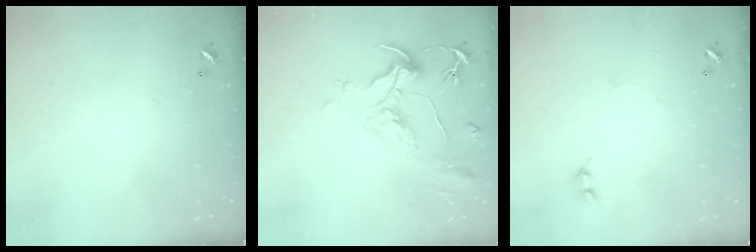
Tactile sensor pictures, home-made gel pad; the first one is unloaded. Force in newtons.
{"total": 2.2, "press": 1.7, "slide": 1.4}
{"total": 1.7, "press": 1.6, "slide": 0.5}